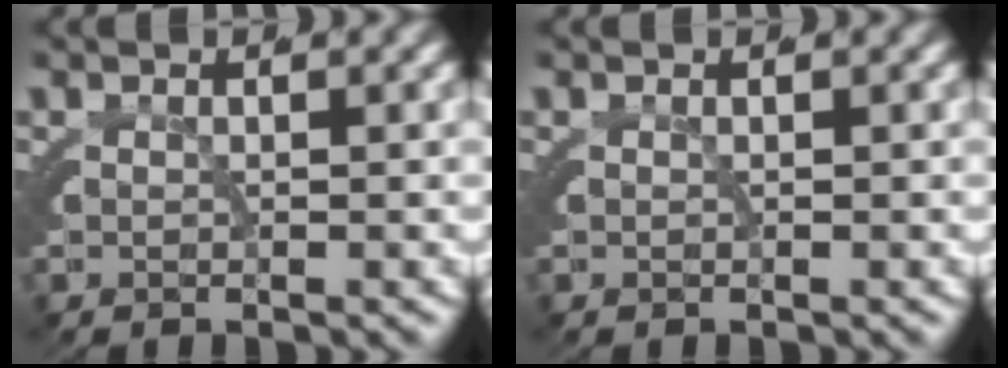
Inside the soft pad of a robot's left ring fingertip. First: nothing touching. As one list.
[{"total": 0.0}]